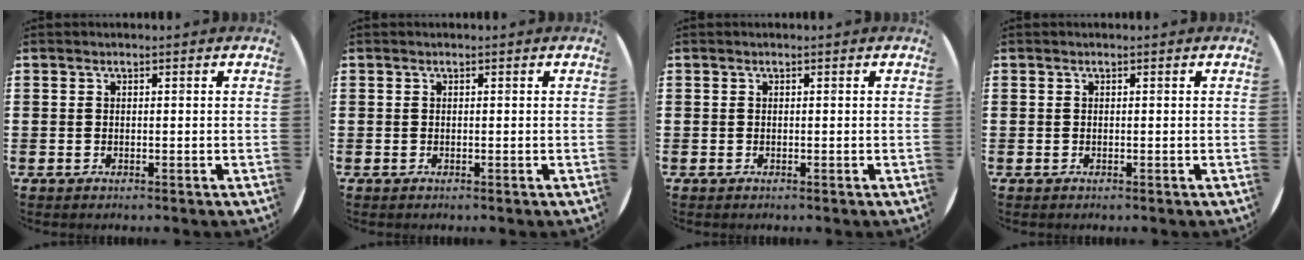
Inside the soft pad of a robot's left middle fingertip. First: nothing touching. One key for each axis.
{"total": 0.0}
{"total": 0.0}
{"total": 0.0}